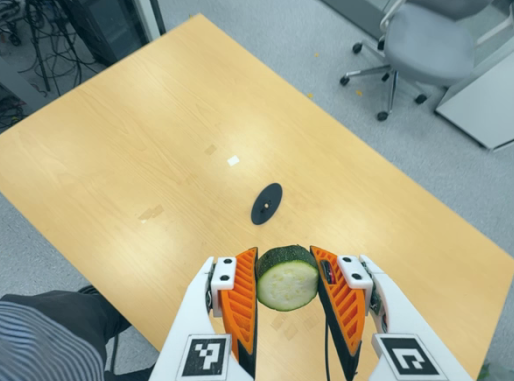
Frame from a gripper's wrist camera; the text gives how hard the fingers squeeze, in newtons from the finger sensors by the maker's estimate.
{"total": 11.7, "left": 10.8, "right": 12.6}